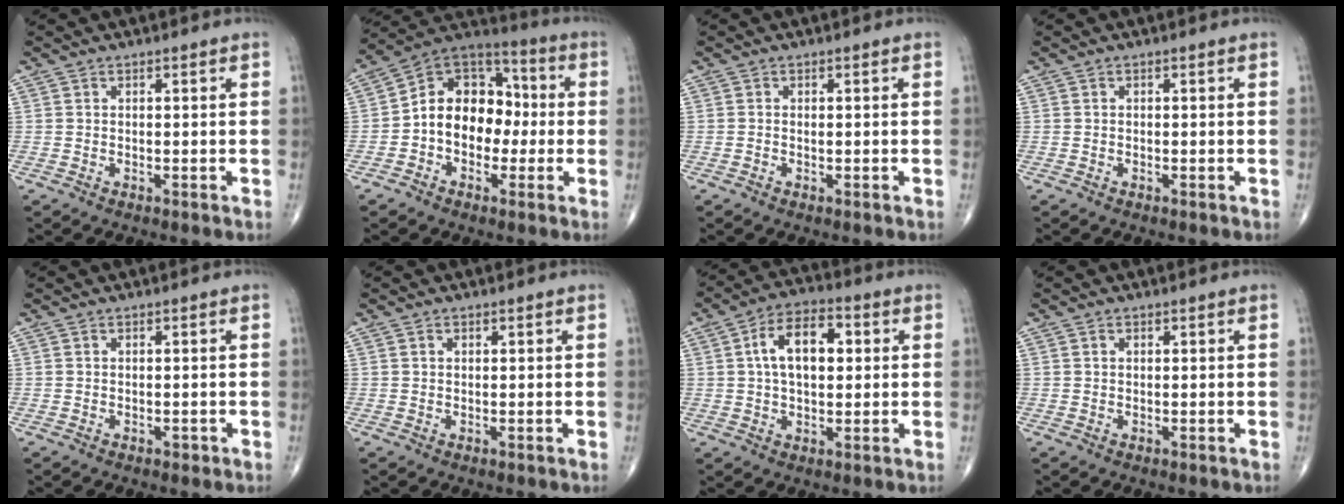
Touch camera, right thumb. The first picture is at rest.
{"total": 14.2, "force": [-1.3, 10.6, 9.4], "torque": [-0.110, 0.047, -0.035]}
{"total": 0.5, "force": [-0.1, 0.3, 0.4], "torque": [-0.010, 0.000, -0.002]}
{"total": 0.0}
{"total": 0.7, "force": [-0.1, 0.5, 0.4], "torque": [-0.008, 0.000, 0.000]}
{"total": 1.0, "force": [0.4, 0.7, 0.5], "torque": [-0.007, -0.001, 0.007]}
{"total": 11.3, "force": [2.1, 6.5, 9.0], "torque": [-0.140, 0.017, 0.029]}
{"total": 0.8, "force": [0.4, 0.5, 0.4], "torque": [-0.007, -0.001, 0.006]}